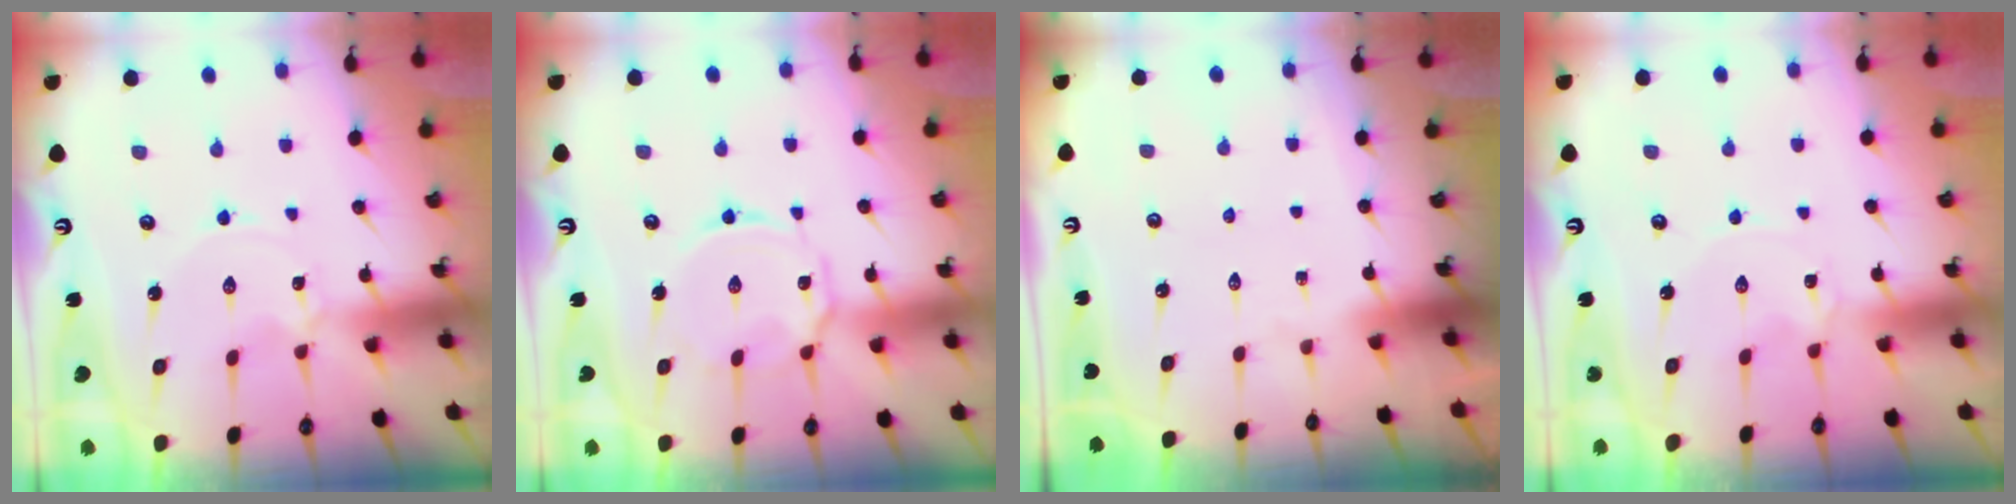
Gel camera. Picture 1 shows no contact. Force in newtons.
{"total": 6.7, "press": 6.7, "slide": 0.6}
{"total": 0.0}
{"total": 1.2, "press": 1.2, "slide": 0.3}